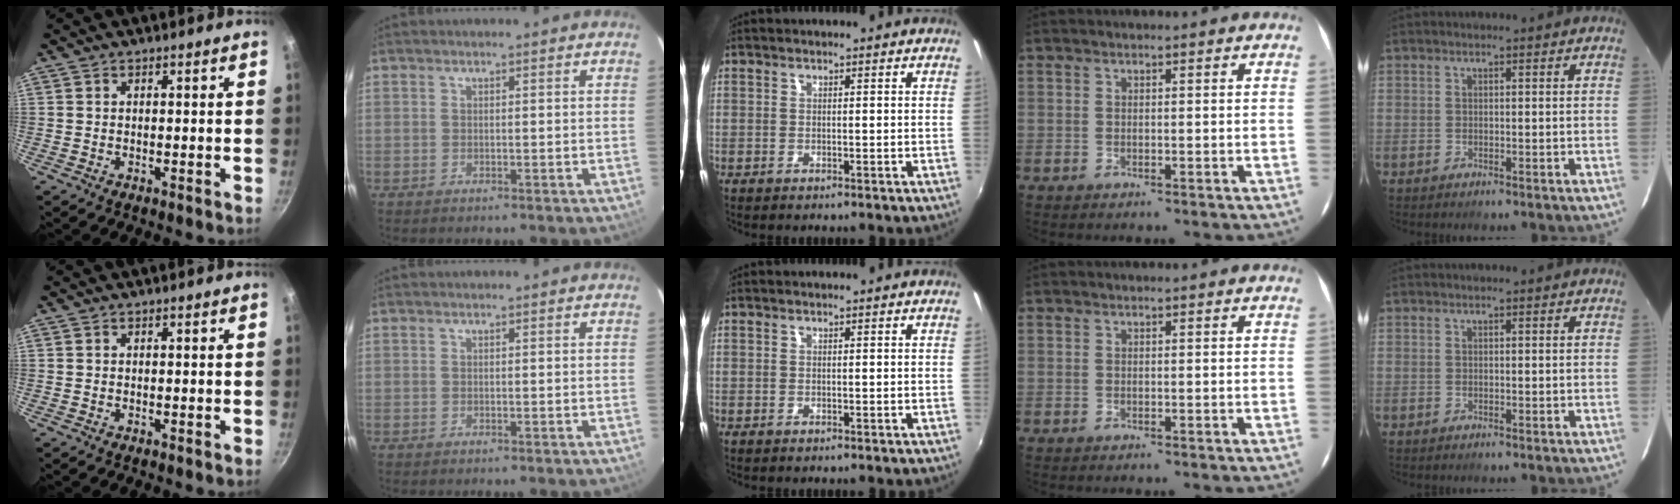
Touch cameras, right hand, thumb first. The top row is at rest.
{}